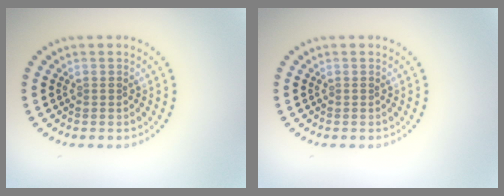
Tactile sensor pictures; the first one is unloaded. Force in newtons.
{"total": 0.0}